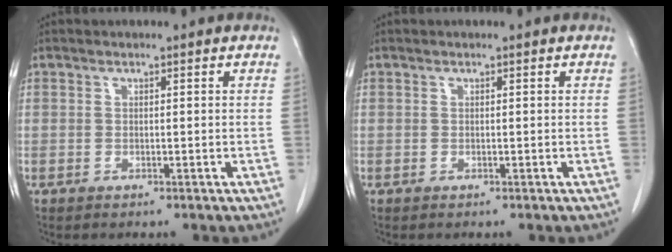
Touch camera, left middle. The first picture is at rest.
{"total": 0.0}